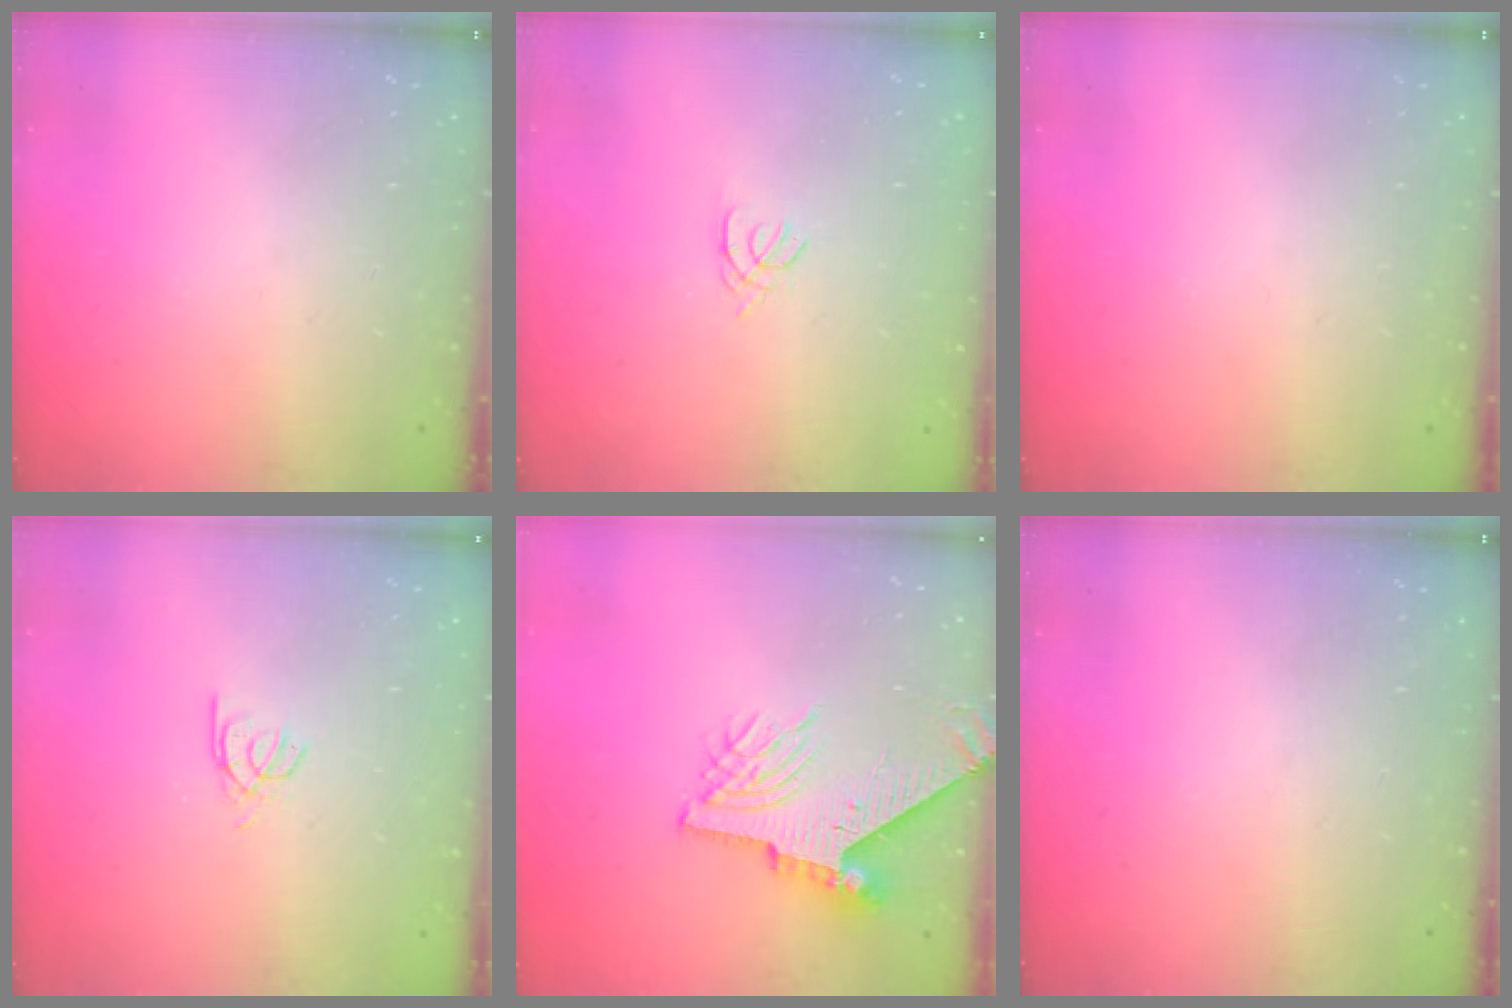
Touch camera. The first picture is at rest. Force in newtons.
{"total": 1.1, "press": 1.0, "slide": 0.3}
{"total": 0.0}
{"total": 2.5, "press": 2.4, "slide": 0.3}
{"total": 8.7, "press": 8.7, "slide": 1.2}
{"total": 0.0}